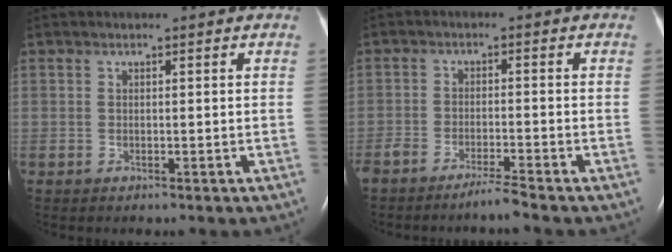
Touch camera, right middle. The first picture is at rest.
{"total": 3.4, "force": [-2.9, -0.6, 1.5], "torque": [-0.033, -0.007, -0.061]}